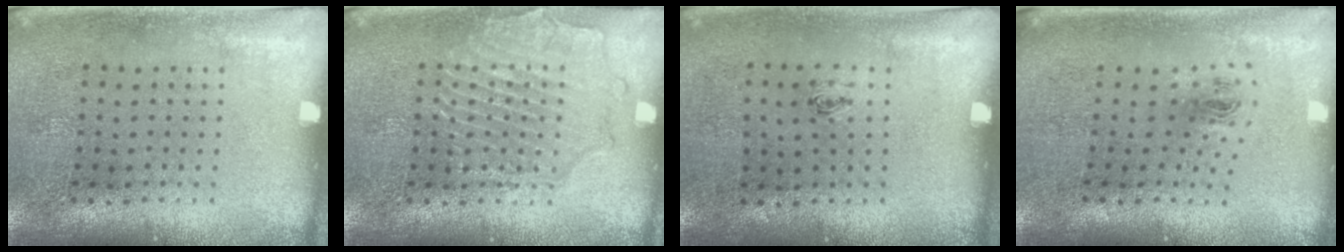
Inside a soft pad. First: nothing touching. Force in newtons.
{"total": 2.1, "press": 2.1, "slide": 0.2}
{"total": 0.5, "press": 0.1, "slide": 0.5}
{"total": 1.0, "press": 0.4, "slide": 0.9}